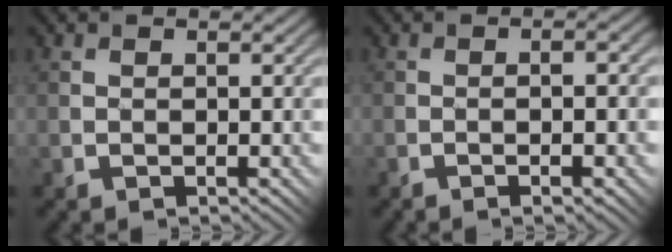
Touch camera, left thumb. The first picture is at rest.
{"total": 4.9, "force": [-1.8, 0.9, 4.4], "torque": [-0.056, 0.002, -0.019]}